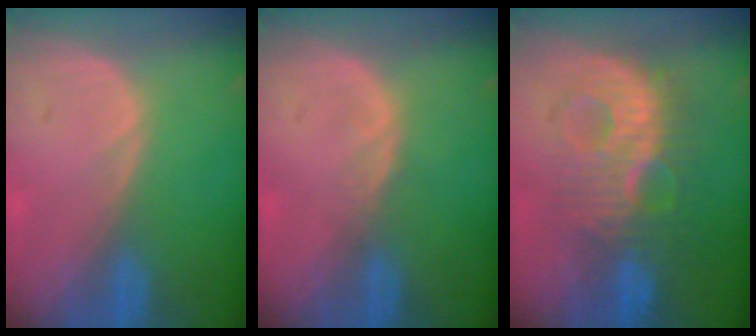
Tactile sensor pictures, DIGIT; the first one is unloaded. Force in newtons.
{"total": 0.9, "press": 0.9, "slide": 0.2}
{"total": 9.4, "press": 9.3, "slide": 1.6}